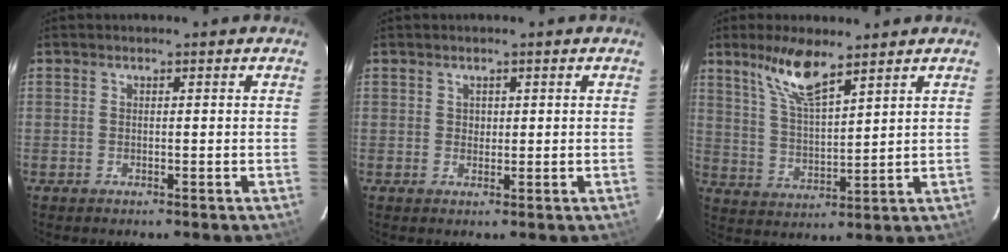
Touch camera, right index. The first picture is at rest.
{"total": 1.2, "force": [0.4, 1.1, 0.2], "torque": [0.003, 0.004, 0.006]}
{"total": 9.5, "force": [6.8, 2.0, 6.3], "torque": [-0.120, 0.005, 0.140]}